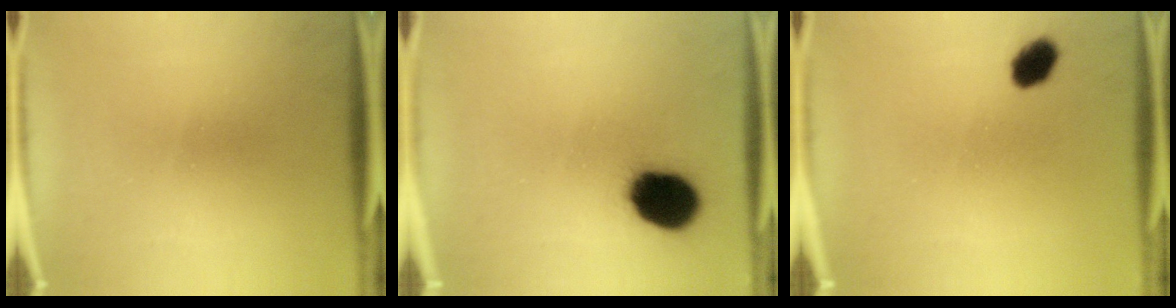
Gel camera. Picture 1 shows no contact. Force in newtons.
{"total": 14.1}
{"total": 4.5}